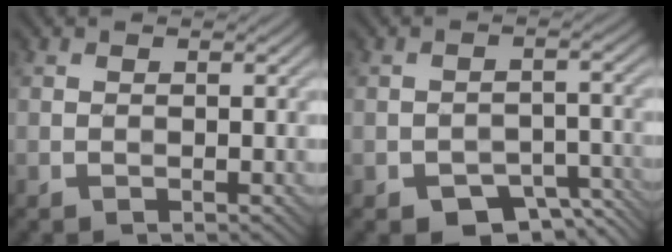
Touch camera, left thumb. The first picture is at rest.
{"total": 6.2, "force": [-4.0, 3.3, 3.3], "torque": [-0.041, -0.007, -0.061]}